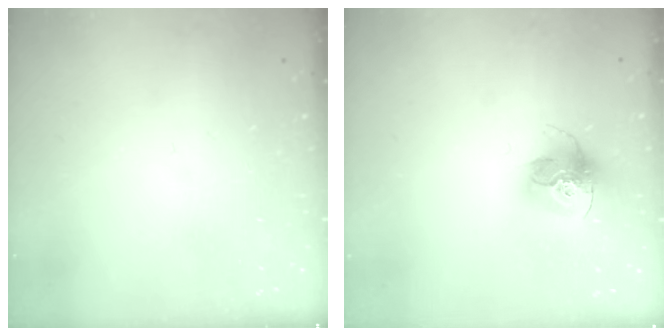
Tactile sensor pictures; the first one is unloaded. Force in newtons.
{"total": 15.6, "press": 15.5, "slide": 1.4}